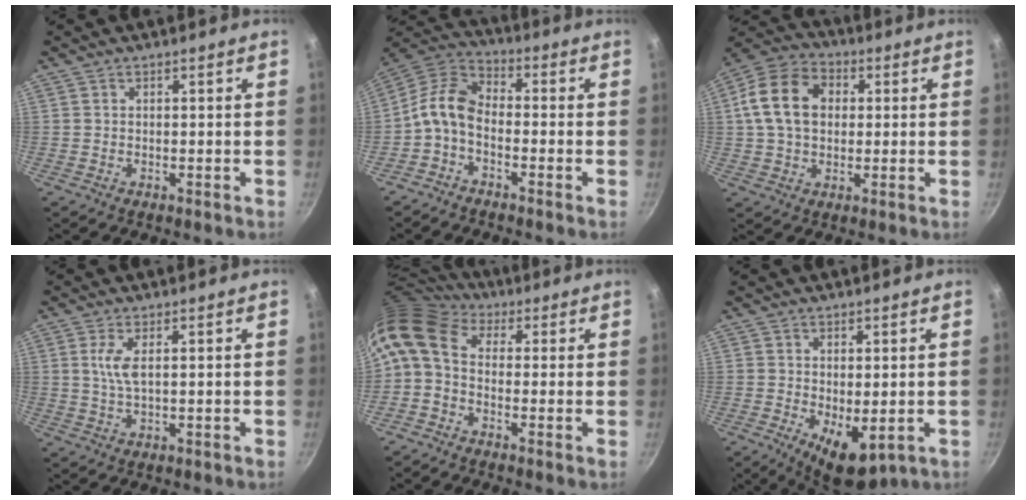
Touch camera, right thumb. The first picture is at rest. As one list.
[{"total": 8.5, "force": [-2.6, 5.2, 6.2], "torque": [-0.126, 0.048, -0.067]}, {"total": 13.8, "force": [2.2, 10.1, 9.0], "torque": [-0.144, 0.018, 0.025]}, {"total": 3.9, "force": [1.0, 1.1, 3.6], "torque": [-0.080, -0.004, 0.022]}, {"total": 10.1, "force": [1.0, 7.1, 7.2], "torque": [-0.142, 0.029, 0.000]}, {"total": 7.2, "force": [-1.0, 3.6, 6.1], "torque": [-0.073, -0.010, -0.001]}]